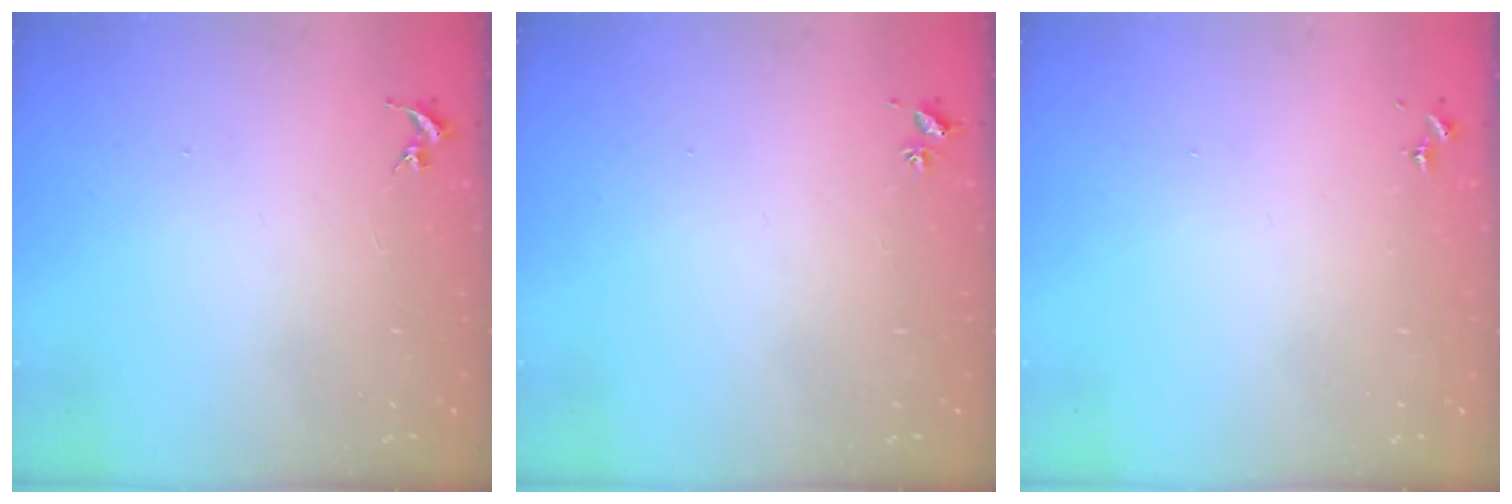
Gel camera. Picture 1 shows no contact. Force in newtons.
{"total": 2.0, "press": 2.0, "slide": 0.3}
{"total": 0.0}